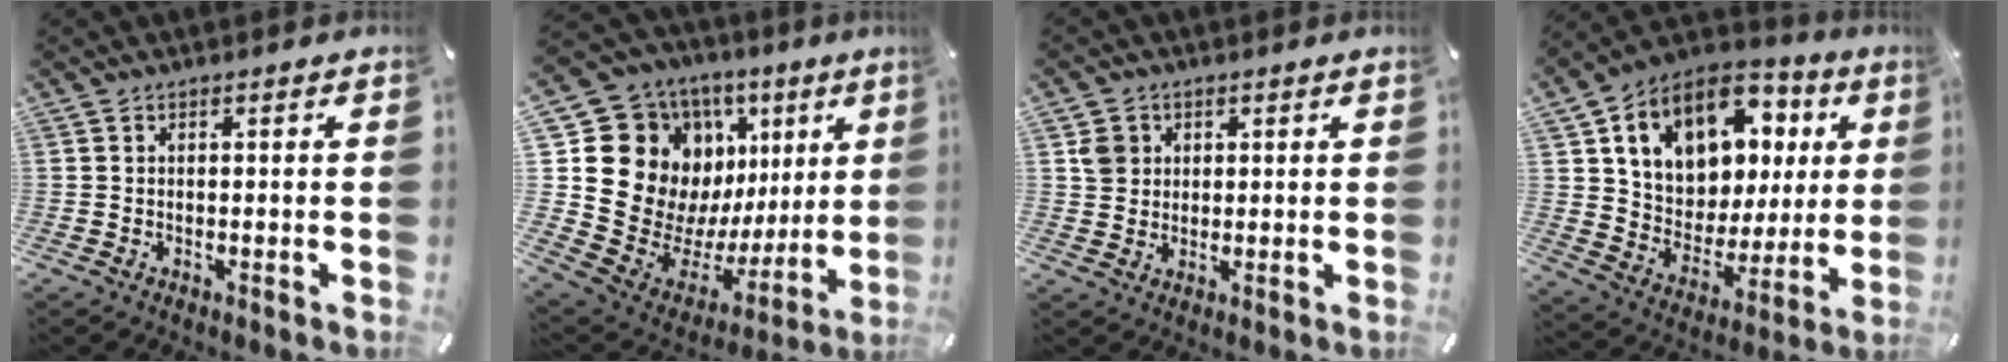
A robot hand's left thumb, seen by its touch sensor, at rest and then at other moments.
{"total": 18.0, "force": [6.4, 15.5, 6.5], "torque": [-0.073, -0.075, 0.154]}
{"total": 4.0, "force": [1.3, 3.8, 0.4], "torque": [0.005, -0.003, 0.021]}
{"total": 16.9, "force": [7.7, 12.2, 8.9], "torque": [-0.155, -0.039, 0.143]}